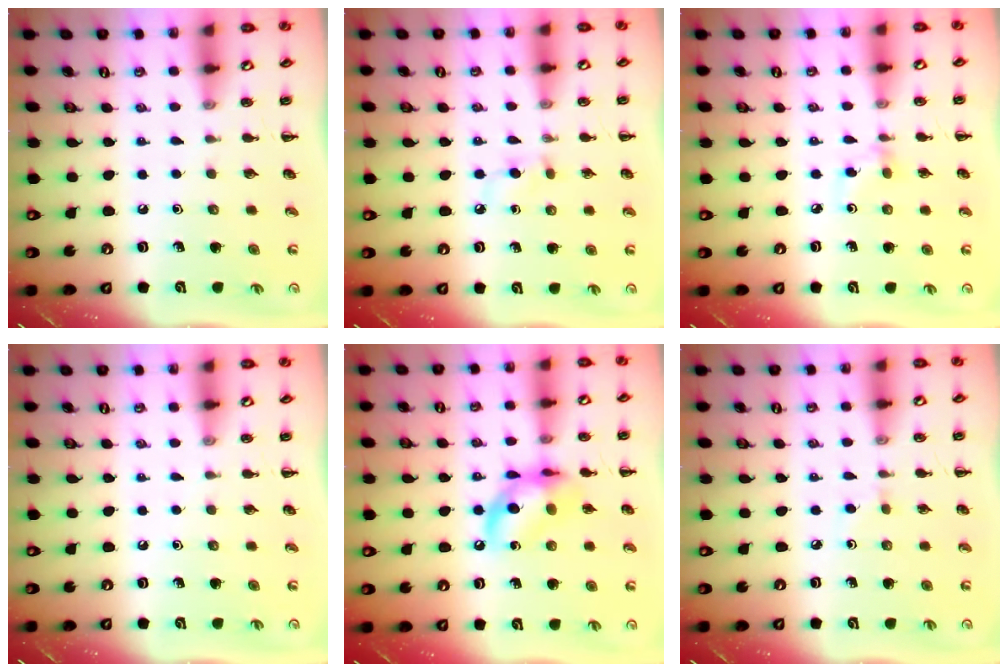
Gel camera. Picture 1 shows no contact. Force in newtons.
{"total": 3.6, "press": 3.3, "slide": 1.5}
{"total": 2.9, "press": 2.8, "slide": 0.8}
{"total": 0.0}
{"total": 12.7, "press": 12.4, "slide": 2.8}
{"total": 2.0, "press": 1.7, "slide": 1.0}